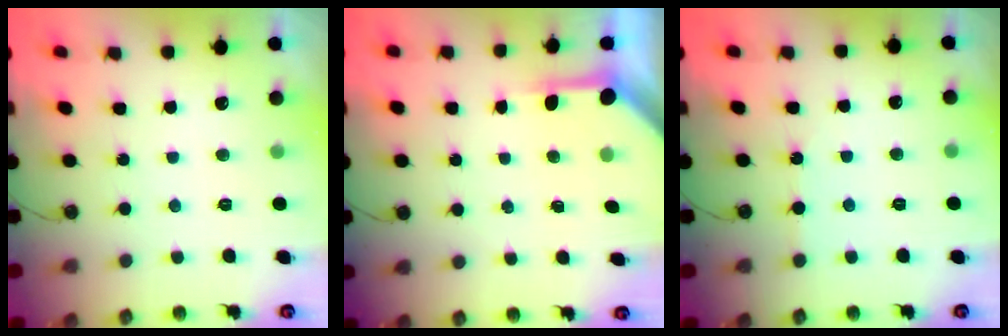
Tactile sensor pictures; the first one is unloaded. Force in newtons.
{"total": 3.9, "press": 3.8, "slide": 0.5}
{"total": 1.0, "press": 1.0, "slide": 0.2}